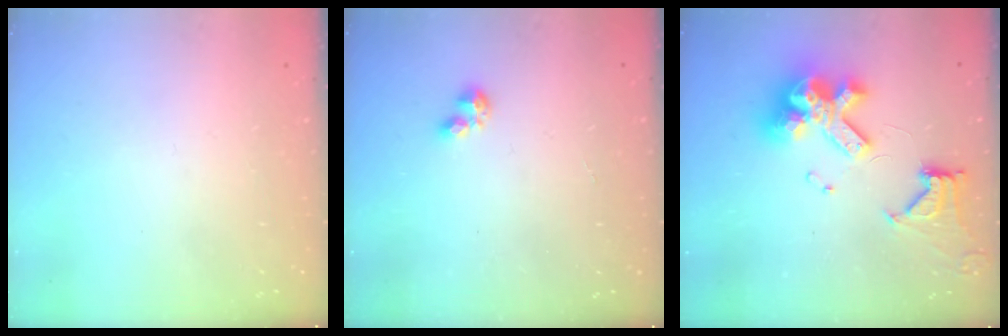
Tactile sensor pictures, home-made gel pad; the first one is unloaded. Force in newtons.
{"total": 3.3, "press": 3.3, "slide": 0.6}
{"total": 16.2, "press": 16.1, "slide": 1.8}